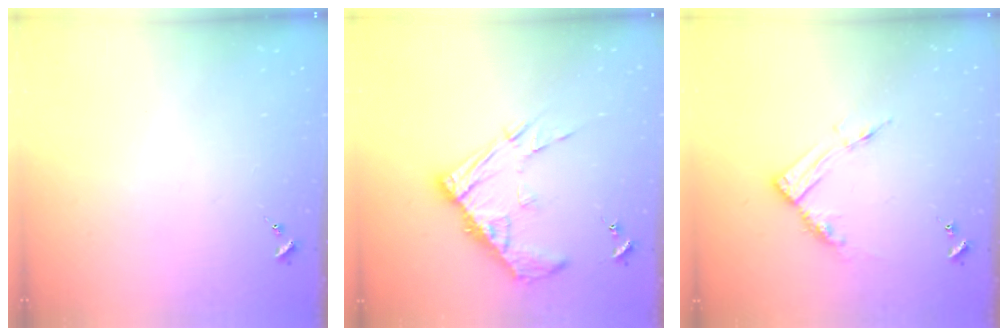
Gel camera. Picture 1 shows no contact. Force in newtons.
{"total": 13.3, "press": 13.2, "slide": 1.2}
{"total": 8.8, "press": 8.8, "slide": 0.6}